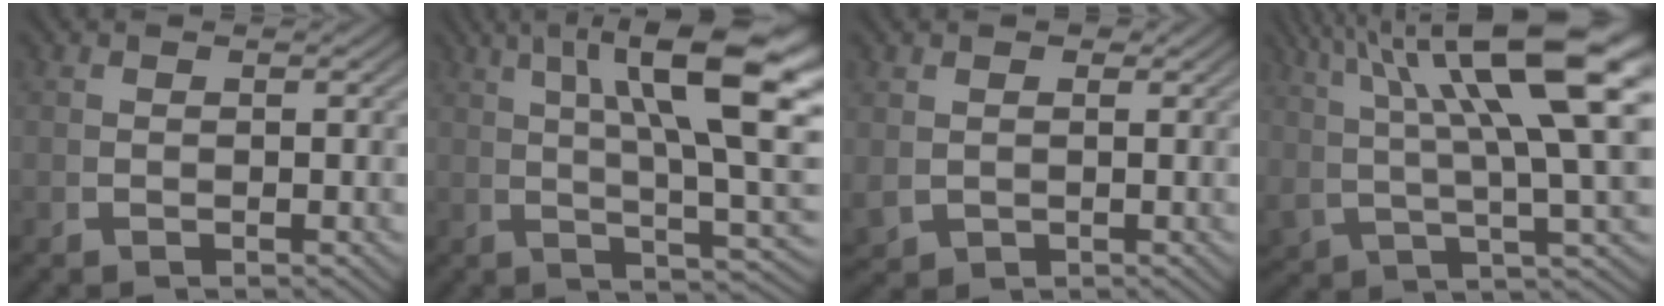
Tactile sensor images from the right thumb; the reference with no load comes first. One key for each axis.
{"total": 11.5, "fx": 2.9, "fy": 4.7, "fz": 10.1, "tx": -0.122, "ty": 0.001, "tz": 0.043}
{"total": 2.7, "fx": 1.0, "fy": 2.3, "fz": 1.1, "tx": -0.026, "ty": -0.010, "tz": 0.030}
{"total": 10.9, "fx": 4.1, "fy": 4.5, "fz": 9.0, "tx": -0.133, "ty": -0.002, "tz": 0.077}